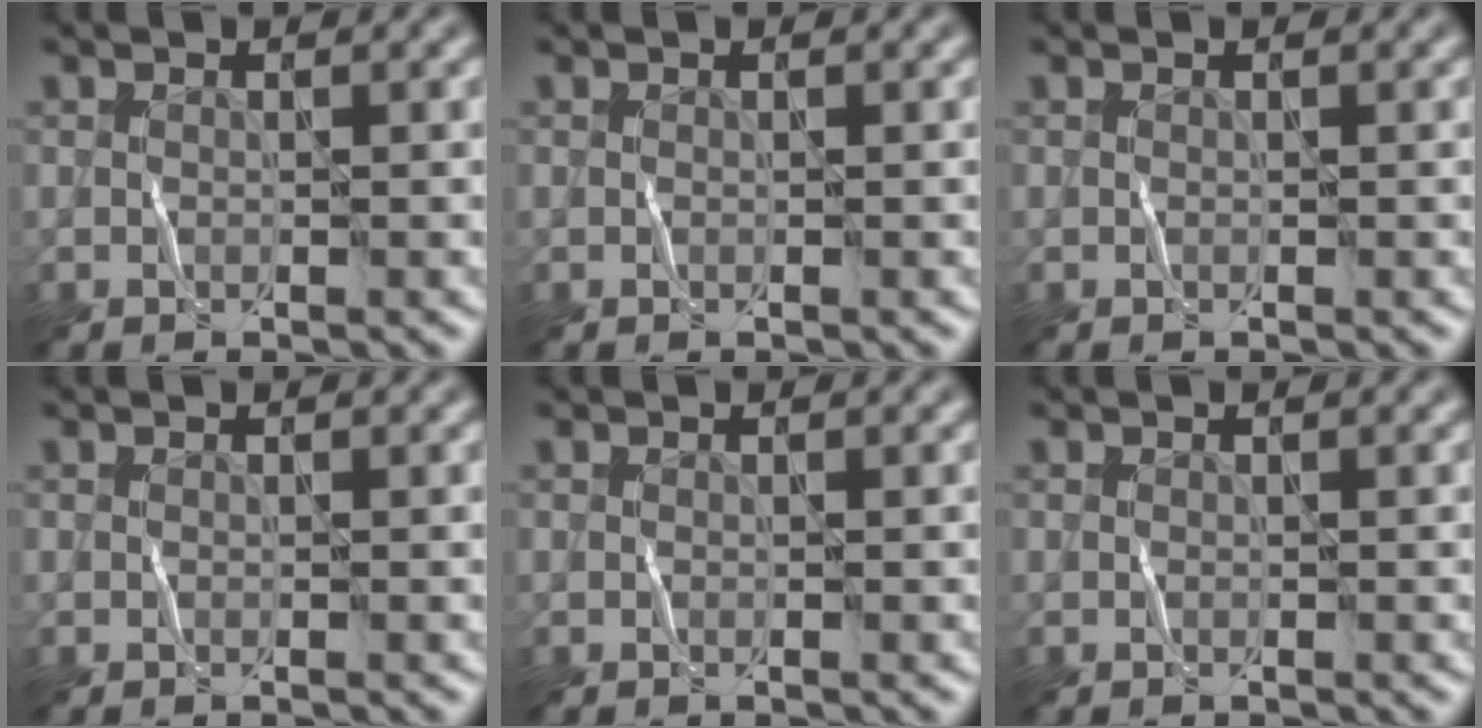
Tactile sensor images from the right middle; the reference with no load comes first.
{"total": 0.0}
{"total": 0.0}
{"total": 0.0}
{"total": 0.0}
{"total": 0.0}